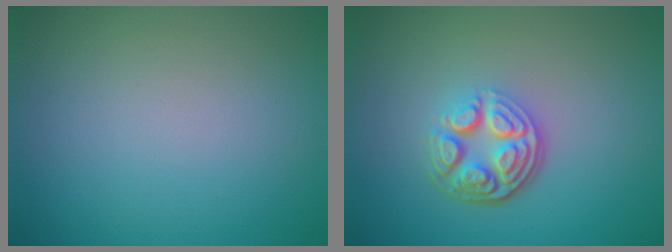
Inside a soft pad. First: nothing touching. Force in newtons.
{"total": 4.8, "press": 3.4, "slide": 3.4}